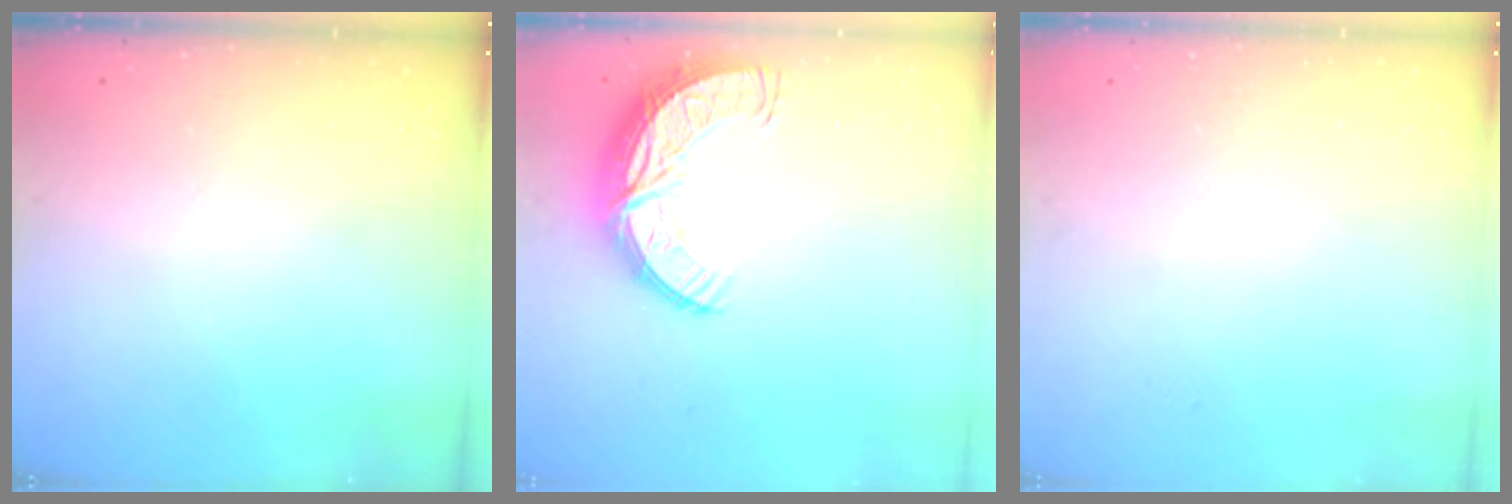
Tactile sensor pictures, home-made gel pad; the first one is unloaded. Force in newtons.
{"total": 11.7, "press": 11.7, "slide": 0.9}
{"total": 0.0}